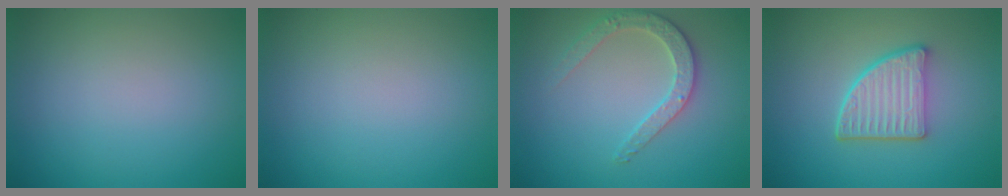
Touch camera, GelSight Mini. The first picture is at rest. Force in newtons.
{"total": 0.0}
{"total": 2.7, "press": 2.7, "slide": 0.3}
{"total": 4.8, "press": 3.8, "slide": 2.9}